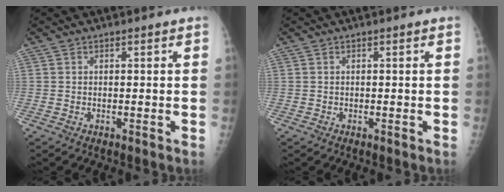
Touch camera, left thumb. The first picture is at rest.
{"total": 0.0}